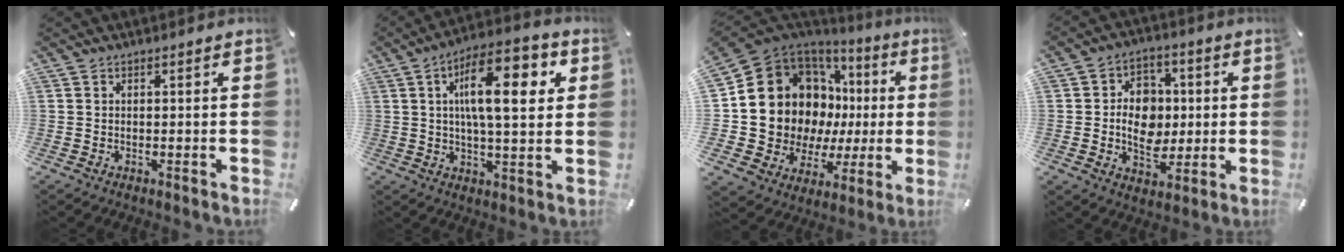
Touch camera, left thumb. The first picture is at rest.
{"total": 16.7, "force": [5.1, 5.8, 14.9], "torque": [-0.239, -0.004, 0.073]}
{"total": 18.7, "force": [4.2, 15.2, 10.1], "torque": [-0.186, -0.046, 0.100]}
{"total": 10.7, "force": [-0.4, 8.7, 6.2], "torque": [-0.097, 0.010, -0.006]}